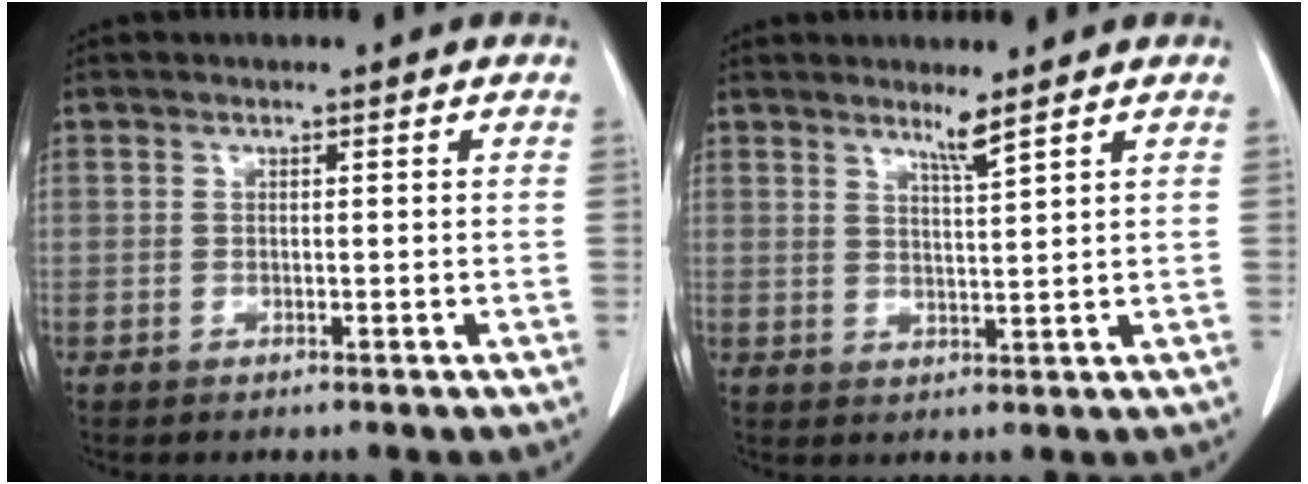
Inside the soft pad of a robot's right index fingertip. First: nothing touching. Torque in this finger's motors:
{"motor_torque": [0.10, 0.33, 0.00, 0.02]}